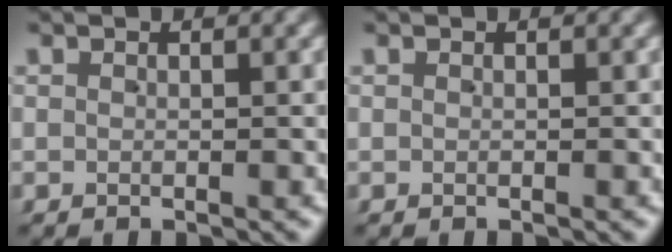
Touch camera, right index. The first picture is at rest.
{"total": 0.0}